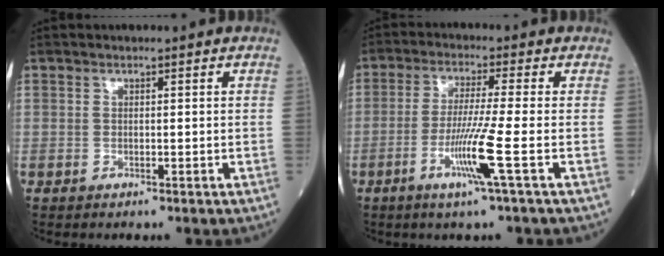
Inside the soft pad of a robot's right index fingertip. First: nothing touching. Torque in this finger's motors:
{"motor_torque": [0.25, -0.19, 0.22, 0.11]}